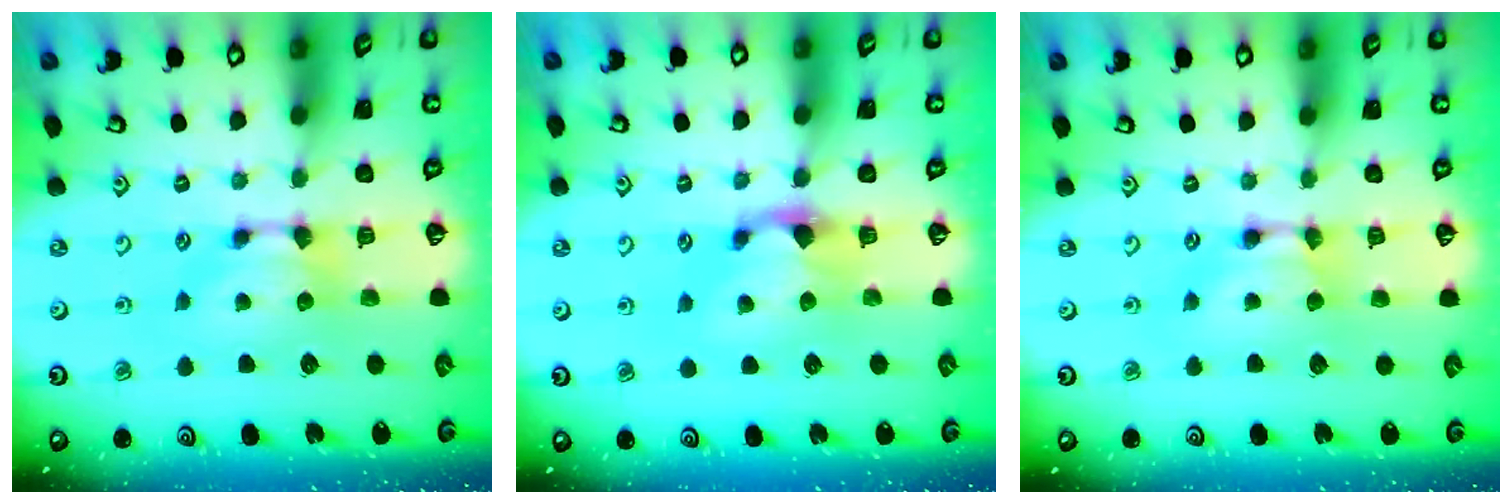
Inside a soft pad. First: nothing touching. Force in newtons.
{"total": 1.1, "press": 0.3, "slide": 1.1}
{"total": 1.6, "press": 1.6, "slide": 0.2}